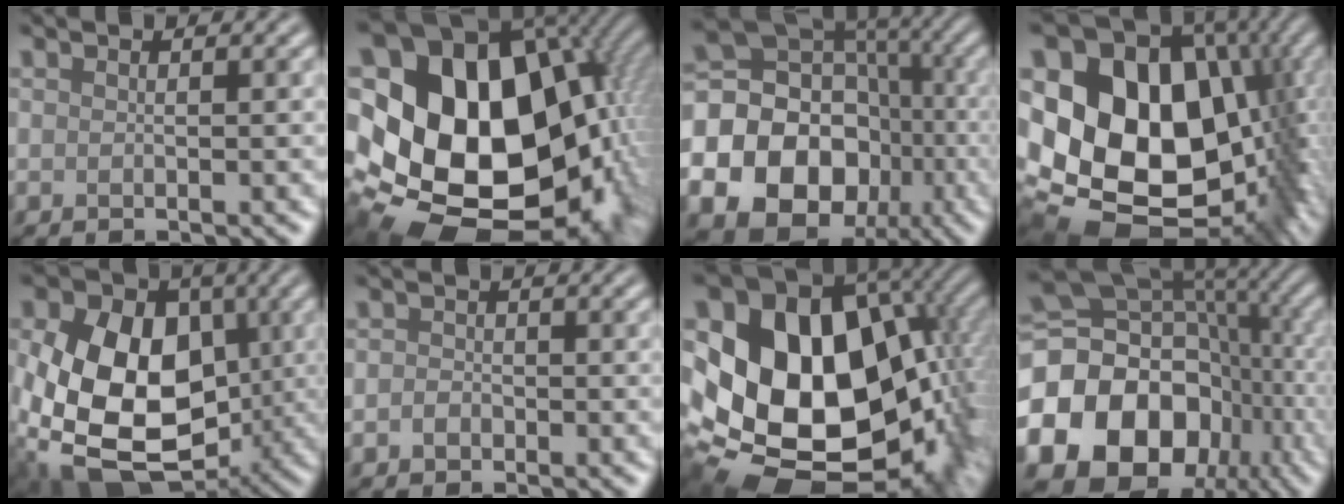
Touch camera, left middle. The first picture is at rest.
{"total": 20.5, "force": [-0.5, 15.8, 13.0], "torque": [-0.227, -0.020, 0.014]}
{"total": 24.6, "force": [-7.1, 21.8, 8.9], "torque": [-0.184, -0.031, -0.136]}
{"total": 20.1, "force": [0.5, 16.0, 12.1], "torque": [-0.190, -0.032, 0.060]}
{"total": 16.3, "force": [-1.0, 11.9, 11.2], "torque": [-0.184, -0.027, -0.028]}
{"total": 1.3, "force": [-0.5, 1.1, 0.5], "torque": [-0.006, 0.000, -0.014]}
{"total": 18.5, "force": [0.4, 14.4, 11.7], "torque": [-0.187, -0.007, 0.030]}
{"total": 20.1, "force": [-5.5, 16.1, 10.7], "torque": [-0.197, -0.015, -0.096]}